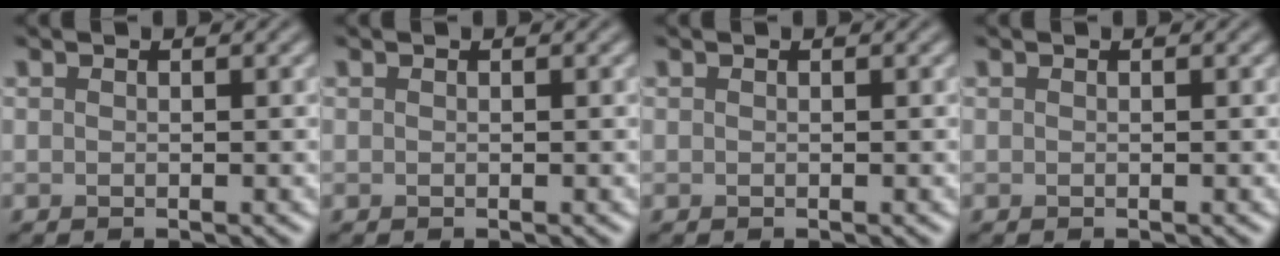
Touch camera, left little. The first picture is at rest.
{"total": 0.0}
{"total": 0.0}
{"total": 0.0}